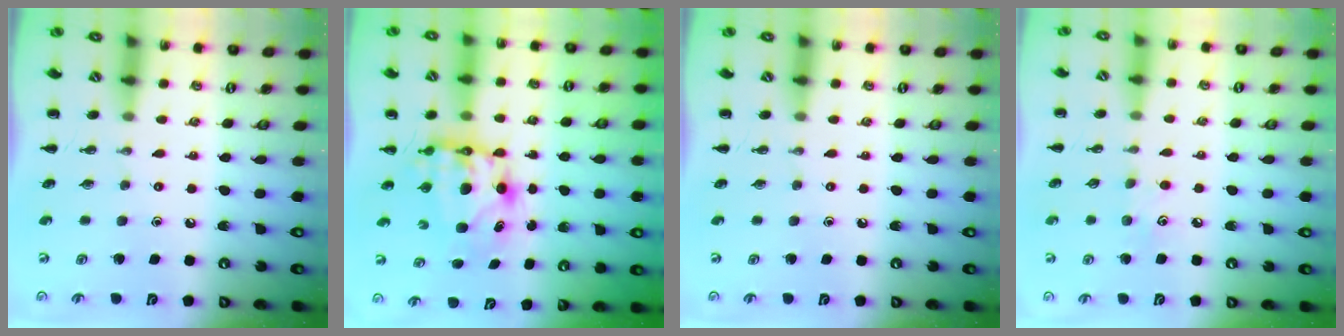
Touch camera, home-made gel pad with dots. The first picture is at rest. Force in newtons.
{"total": 8.1, "press": 7.9, "slide": 1.8}
{"total": 0.0}
{"total": 5.2, "press": 5.0, "slide": 1.3}